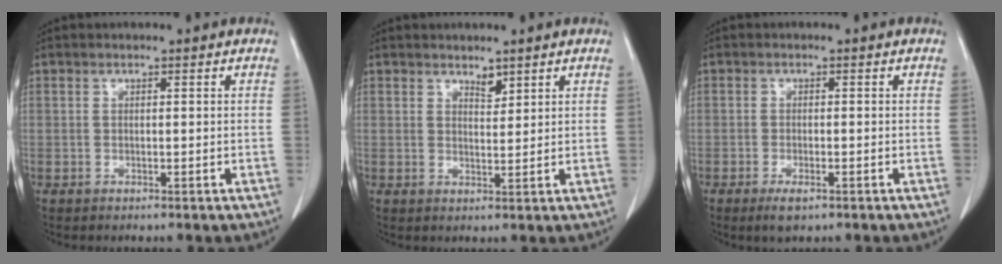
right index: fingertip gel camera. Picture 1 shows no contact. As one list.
[{"total": 1.8, "force": [1.5, 0.7, 0.8], "torque": [-0.010, -0.006, 0.027]}, {"total": 2.7, "force": [-1.6, 0.7, 2.1], "torque": [-0.031, -0.003, -0.023]}]